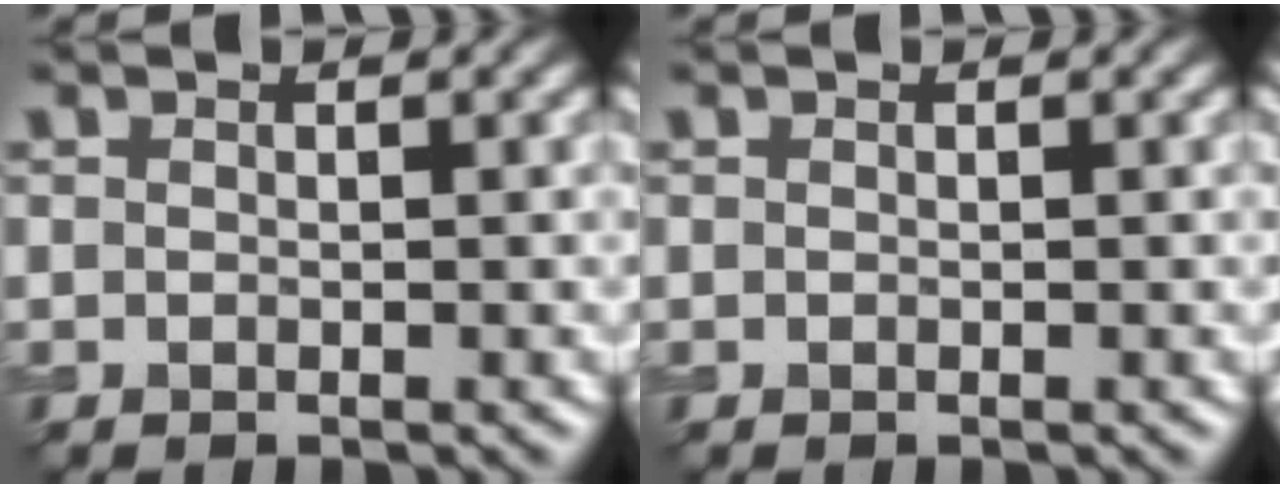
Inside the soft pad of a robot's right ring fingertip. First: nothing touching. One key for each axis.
{"total": 0.0}